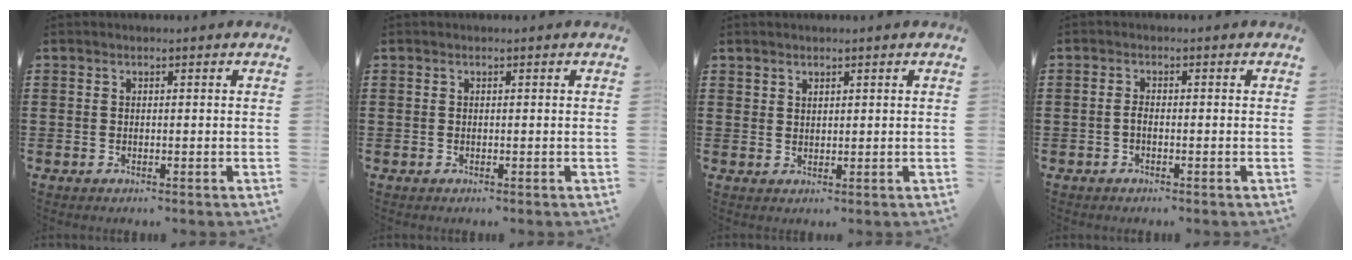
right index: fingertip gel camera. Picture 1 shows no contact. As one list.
[{"total": 0.0}, {"total": 1.5, "force": [1.4, 0.6, 0.0], "torque": [-0.002, 0.002, 0.027]}, {"total": 1.2, "force": [-0.6, 0.3, 0.9], "torque": [-0.028, -0.005, -0.013]}]